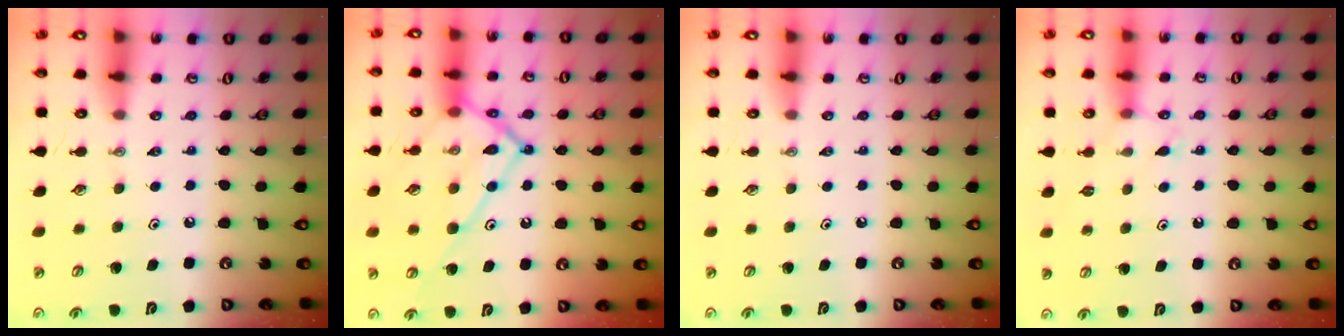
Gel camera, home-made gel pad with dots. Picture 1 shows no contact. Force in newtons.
{"total": 17.1, "press": 17.0, "slide": 2.0}
{"total": 0.0}
{"total": 5.4, "press": 5.4, "slide": 0.6}